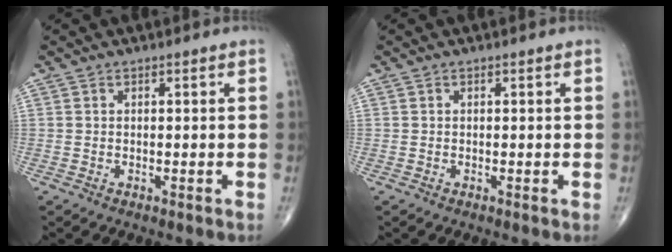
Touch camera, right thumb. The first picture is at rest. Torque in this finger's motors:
{"motor_torque": [0.35, 0.20, -0.25, -0.35, 0.01]}